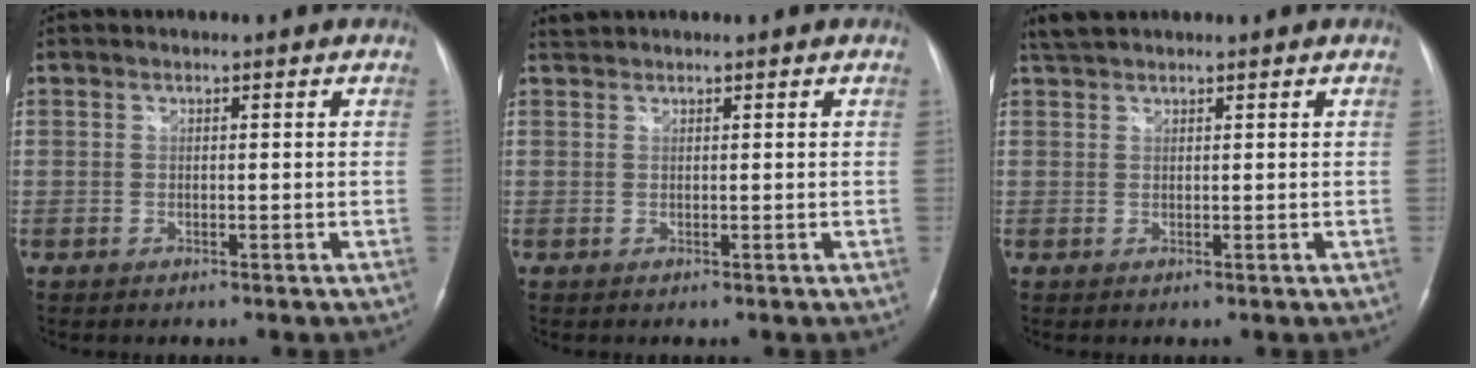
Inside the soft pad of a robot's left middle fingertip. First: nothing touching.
{"total": 0.9, "force": [0.9, 0.0, -0.2], "torque": [-0.002, 0.010, 0.023]}
{"total": 2.4, "force": [2.3, 0.4, 0.8], "torque": [-0.018, 0.015, 0.045]}